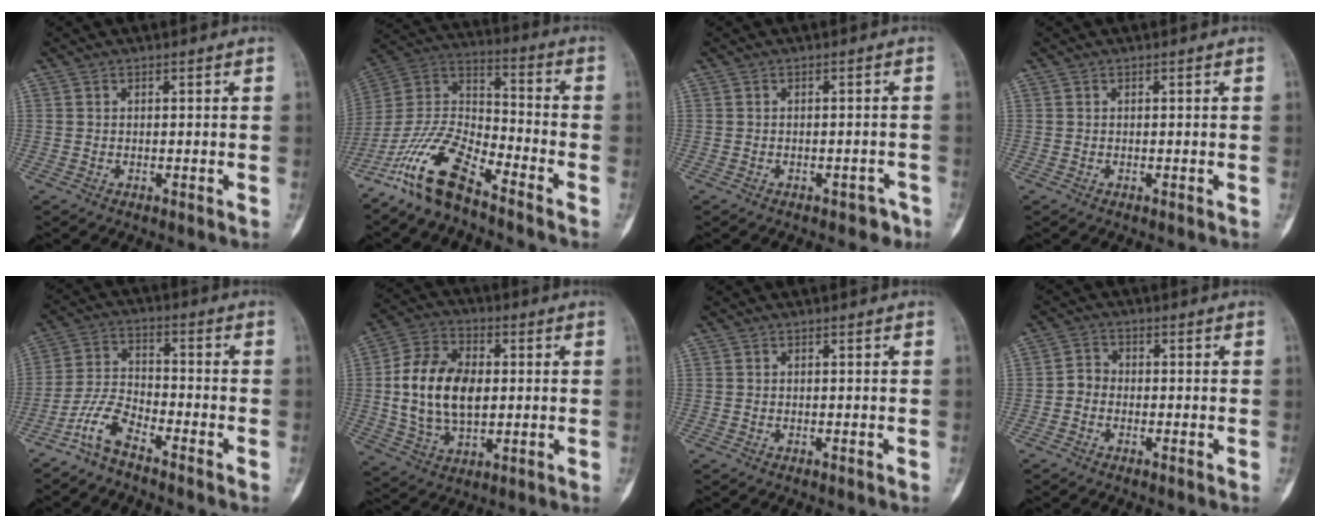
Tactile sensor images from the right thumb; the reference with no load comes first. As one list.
[{"total": 14.9, "force": [-10.8, 4.8, 9.1], "torque": [-0.175, 0.072, -0.214]}, {"total": 3.1, "force": [-2.3, 1.7, 1.1], "torque": [-0.004, 0.021, -0.023]}, {"total": 0.0}, {"total": 6.7, "force": [-5.2, 2.1, 3.8], "torque": [-0.082, 0.037, -0.115]}, {"total": 15.5, "force": [0.8, 9.8, 12.0], "torque": [-0.213, 0.010, 0.017]}, {"total": 0.0}, {"total": 2.7, "force": [-0.9, 2.2, 1.2], "torque": [-0.010, 0.009, -0.028]}]